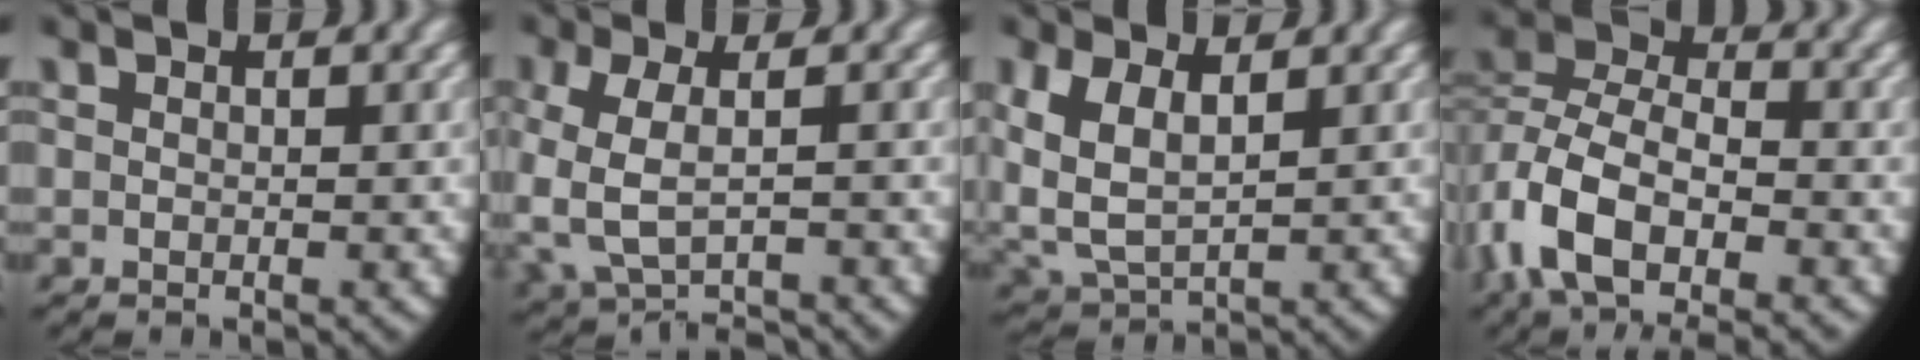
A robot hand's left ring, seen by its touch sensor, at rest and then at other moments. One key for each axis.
{"total": 4.9, "fx": -1.5, "fy": 3.1, "fz": 3.5, "tx": -0.090, "ty": -0.015, "tz": -0.014}
{"total": 6.7, "fx": 0.4, "fy": 5.5, "fz": 3.8, "tx": -0.130, "ty": -0.030, "tz": 0.025}
{"total": 10.0, "fx": -2.5, "fy": 7.4, "fz": 6.3, "tx": -0.140, "ty": -0.016, "tz": -0.045}